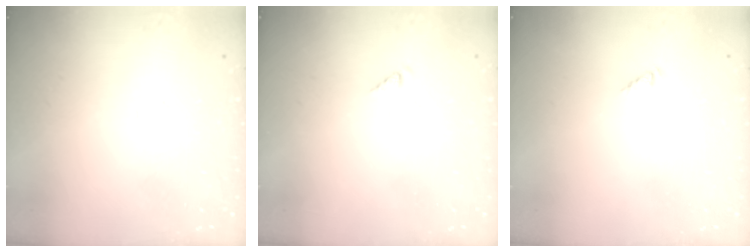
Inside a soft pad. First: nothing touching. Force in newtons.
{"total": 0.8, "press": 0.8, "slide": 0.2}
{"total": 0.0}